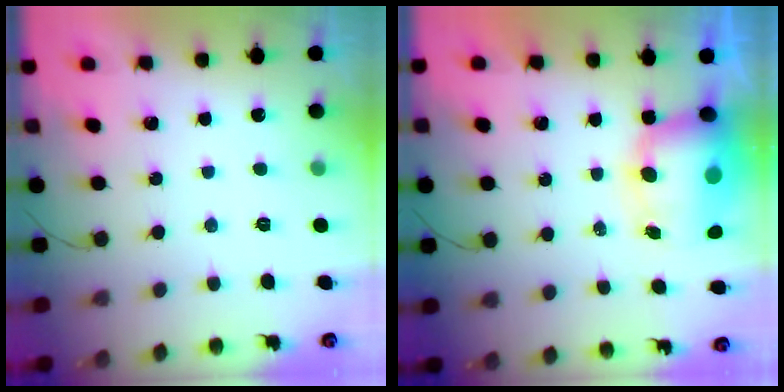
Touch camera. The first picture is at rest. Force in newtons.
{"total": 11.1, "press": 10.7, "slide": 2.8}